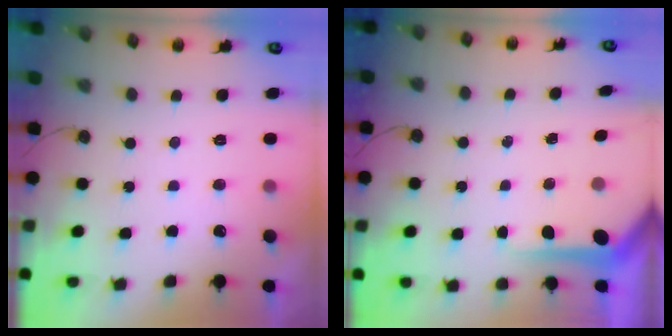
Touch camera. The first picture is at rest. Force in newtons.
{"total": 5.4, "press": 5.4, "slide": 0.4}